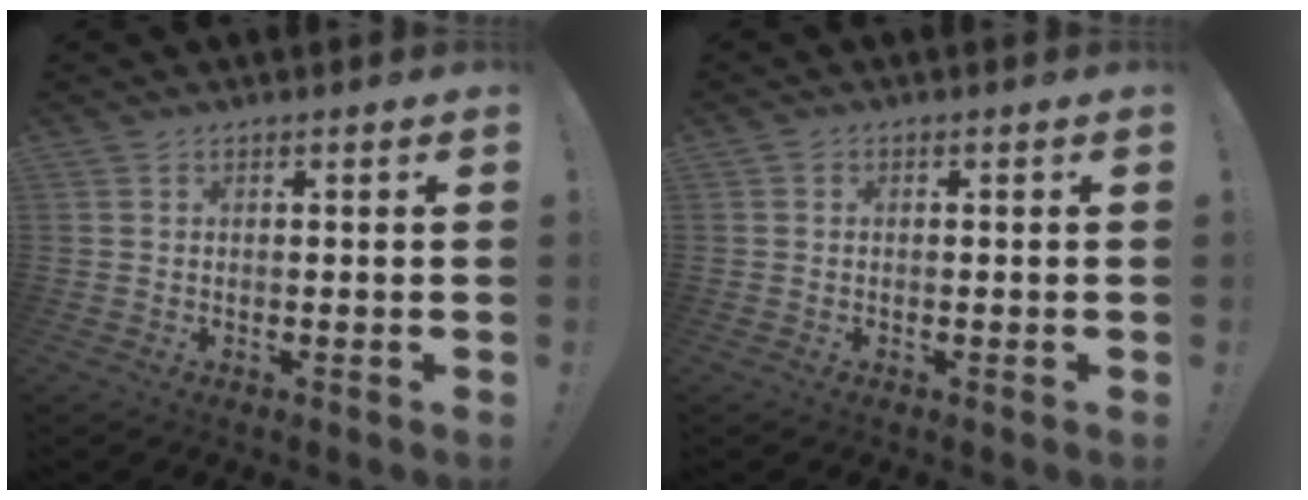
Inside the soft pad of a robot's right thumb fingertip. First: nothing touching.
{"total": 0.5, "force": [0.0, 0.5, -0.1], "torque": [0.003, 0.003, 0.000]}